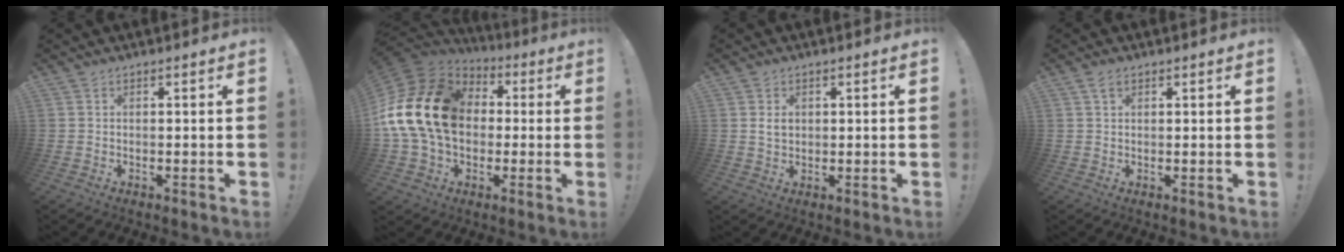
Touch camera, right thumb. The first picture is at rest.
{"total": 23.3, "force": [2.5, 17.2, 15.5], "torque": [-0.292, 0.007, 0.061]}
{"total": 3.2, "force": [0.7, 2.5, 1.9], "torque": [-0.019, -0.002, 0.010]}
{"total": 2.4, "force": [1.4, 1.3, 1.3], "torque": [-0.011, -0.005, 0.024]}